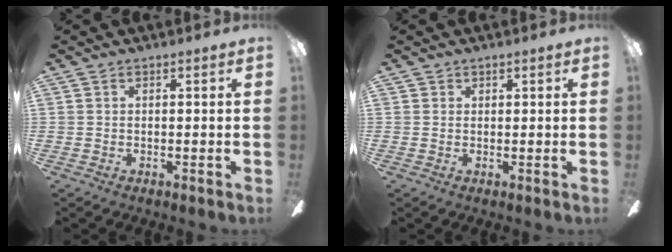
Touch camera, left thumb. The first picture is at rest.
{"total": 0.8, "force": [0.6, 0.4, -0.4], "torque": [0.008, 0.000, 0.011]}